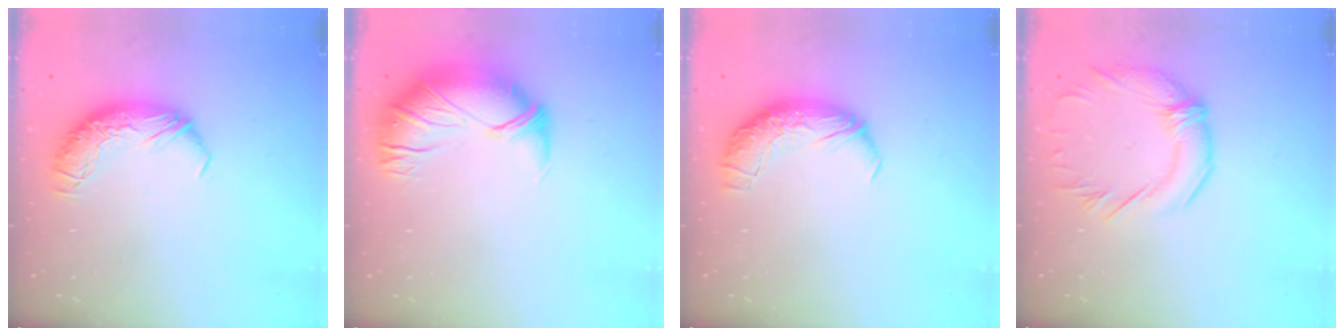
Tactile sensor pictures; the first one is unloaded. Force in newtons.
{"total": 2.7, "press": 0.8, "slide": 2.6}
{"total": 2.4, "press": 1.1, "slide": 2.2}
{"total": 1.1, "press": 0.6, "slide": 1.0}